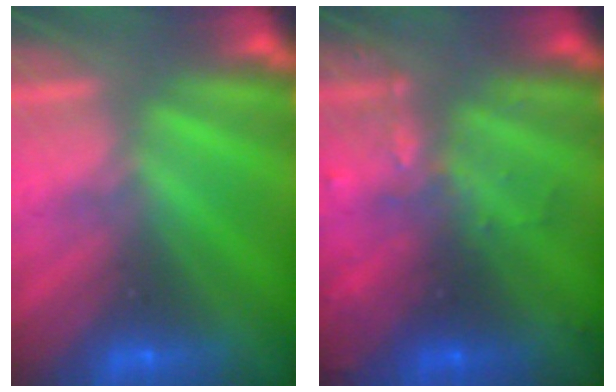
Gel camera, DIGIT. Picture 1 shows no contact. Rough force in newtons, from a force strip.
{"total": 2.9}